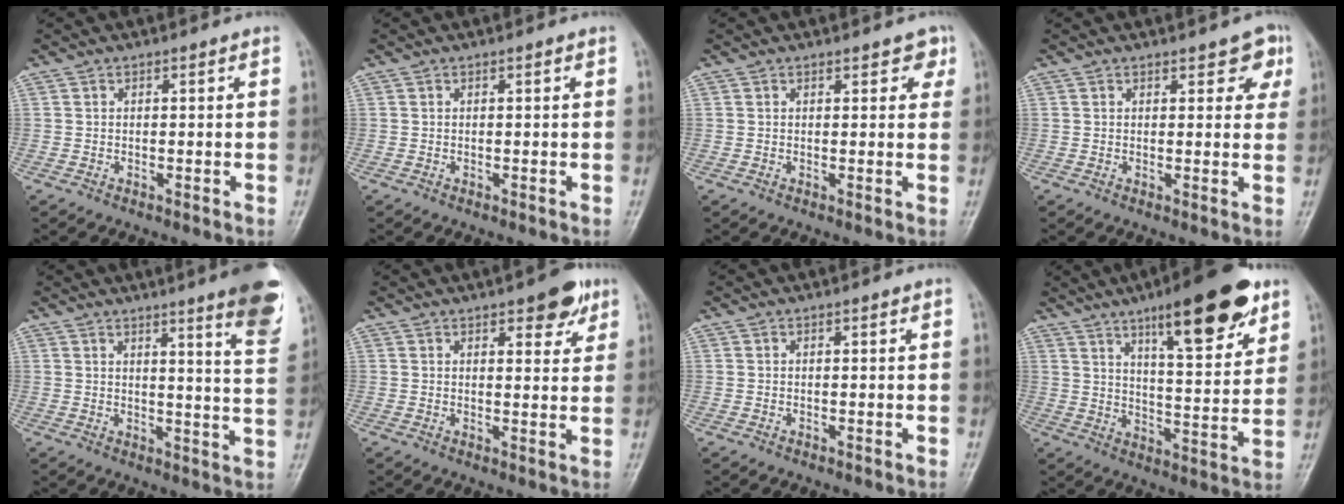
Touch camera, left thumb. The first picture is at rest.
{"total": 0.0}
{"total": 2.6, "force": [1.7, 1.5, 1.4], "torque": [0.007, -0.004, 0.016]}
{"total": 4.1, "force": [2.3, 2.2, 2.6], "torque": [0.000, -0.006, 0.020]}
{"total": 12.0, "force": [7.6, 1.0, 9.2], "torque": [-0.100, -0.044, 0.084]}
{"total": 6.1, "force": [3.7, 2.5, 4.2], "torque": [-0.032, -0.016, 0.042]}
{"total": 0.0}
{"total": 18.3, "force": [10.9, 5.0, 13.8], "torque": [-0.172, -0.052, 0.168]}